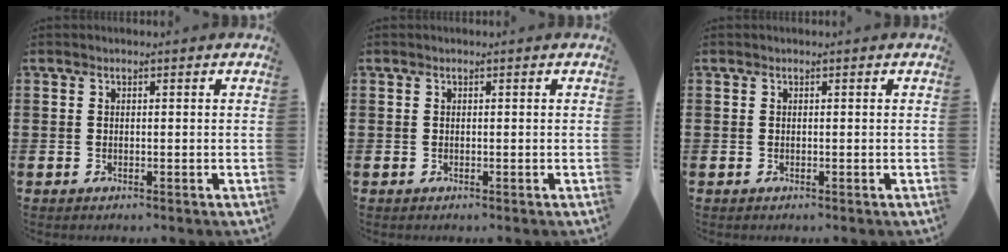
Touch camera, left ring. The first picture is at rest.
{"total": 0.0}
{"total": 0.0}